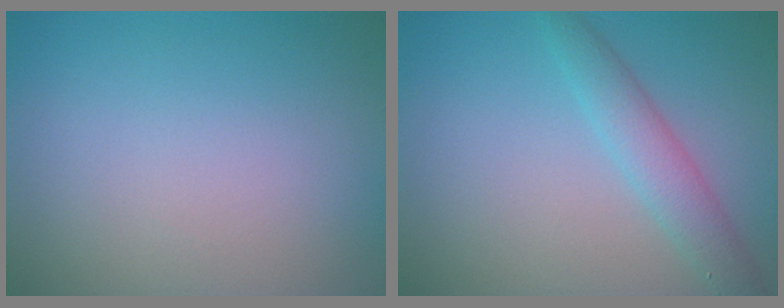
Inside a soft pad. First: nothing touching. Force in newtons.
{"total": 2.9, "press": 2.9, "slide": 0.1}